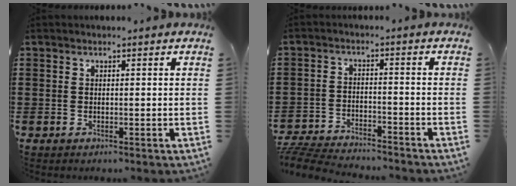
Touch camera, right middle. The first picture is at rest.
{"total": 5.9, "force": [-5.8, 0.7, 0.9], "torque": [-0.029, 0.007, -0.119]}